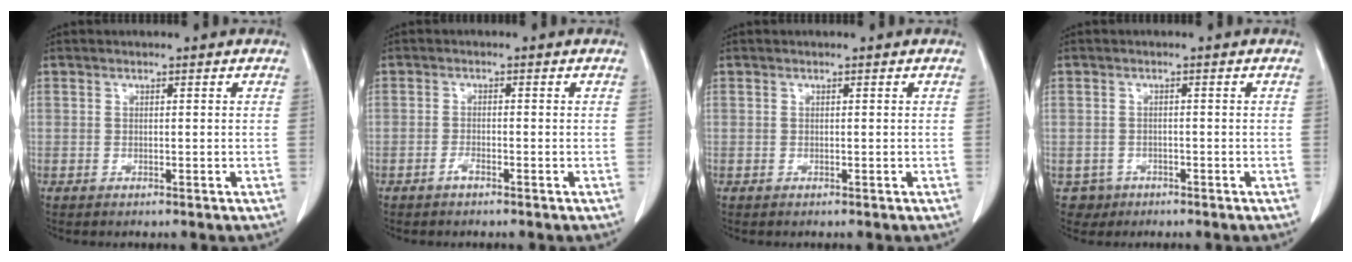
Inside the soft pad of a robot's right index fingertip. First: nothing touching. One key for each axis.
{"total": 1.3, "fx": -1.0, "fy": 0.2, "fz": 0.8, "tx": -0.016, "ty": 0.001, "tz": -0.018}
{"total": 0.0}
{"total": 2.6, "fx": -1.3, "fy": 2.2, "fz": -0.2, "tx": 0.005, "ty": 0.010, "tz": -0.019}